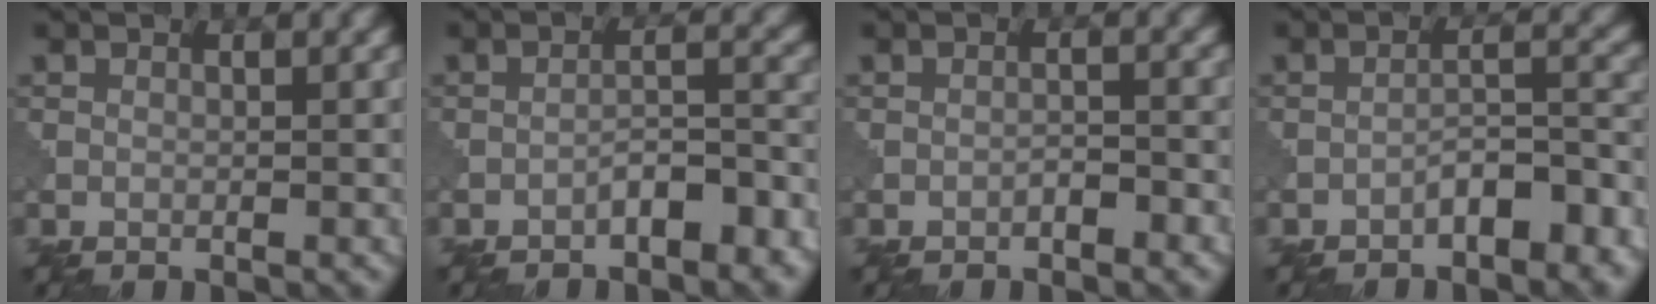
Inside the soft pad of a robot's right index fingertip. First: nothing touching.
{"total": 3.7, "force": [-2.3, 1.3, 2.6], "torque": [-0.040, 0.013, -0.037]}
{"total": 1.0, "force": [-0.7, 0.4, 0.6], "torque": [-0.010, 0.004, -0.012]}
{"total": 4.4, "force": [-2.8, 1.6, 3.1], "torque": [-0.042, 0.013, -0.043]}